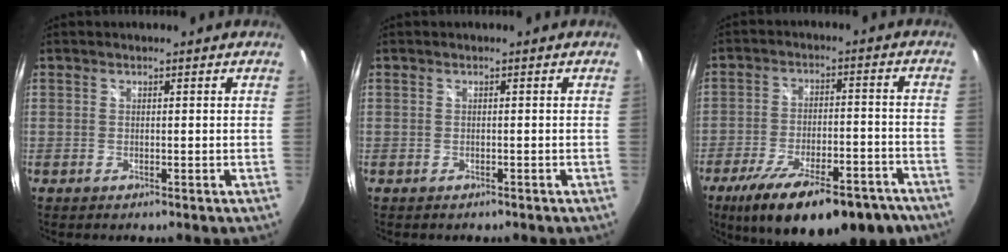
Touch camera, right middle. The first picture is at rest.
{"total": 0.7, "force": [-0.5, 0.4, 0.1], "torque": [-0.006, 0.000, -0.006]}
{"total": 21.2, "force": [-14.8, 7.3, 13.3], "torque": [-0.228, -0.038, -0.209]}